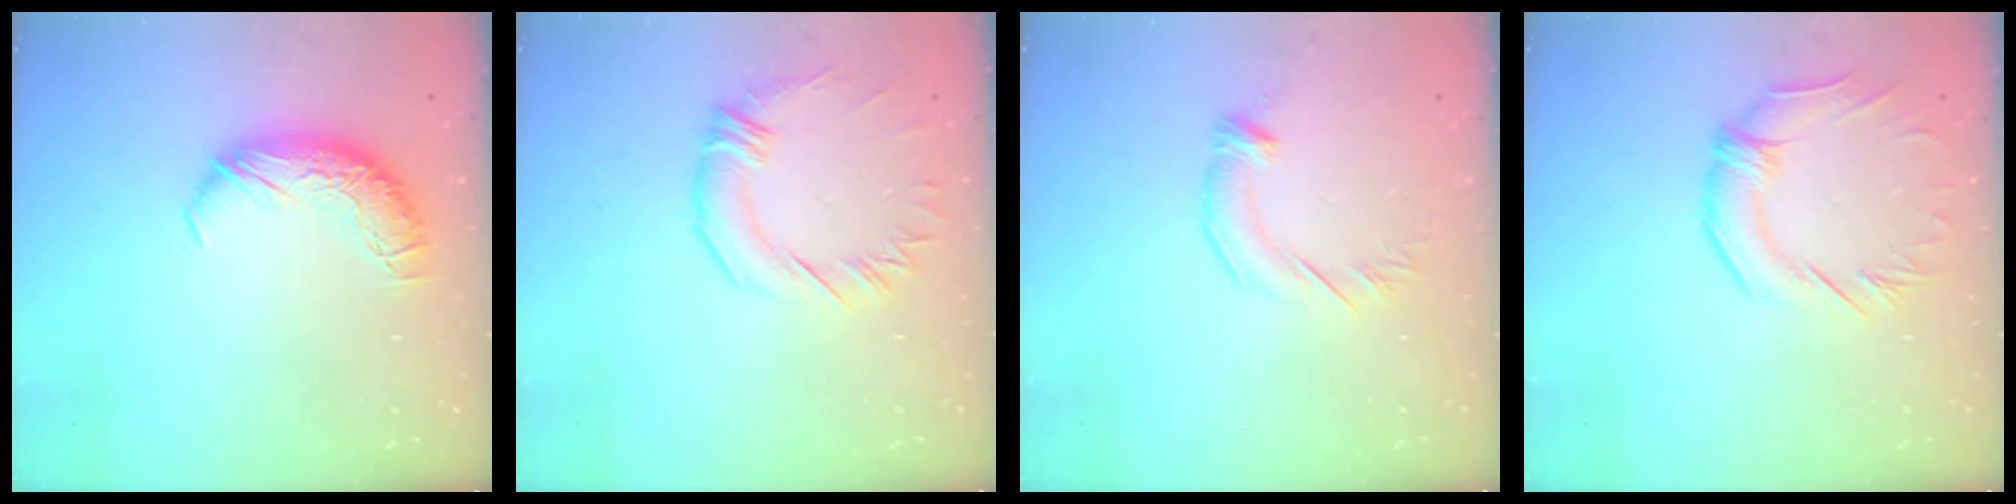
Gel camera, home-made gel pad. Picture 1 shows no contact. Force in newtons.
{"total": 0.9, "press": 0.1, "slide": 0.9}
{"total": 2.9, "press": 2.9, "slide": 0.5}
{"total": 1.1, "press": 0.5, "slide": 1.0}